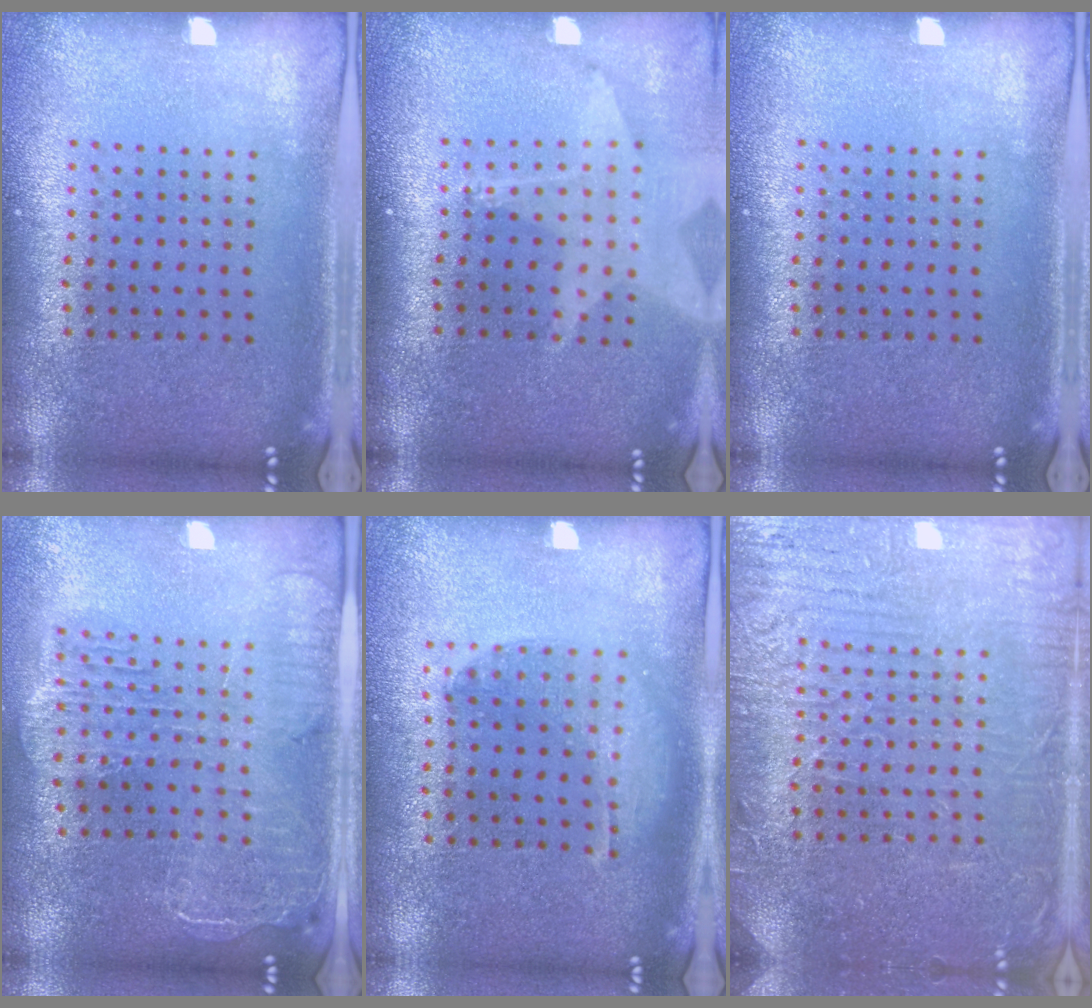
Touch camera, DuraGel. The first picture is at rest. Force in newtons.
{"total": 1.8, "press": 1.5, "slide": 1.0}
{"total": 0.0}
{"total": 2.5, "press": 2.2, "slide": 1.2}
{"total": 1.3, "press": 1.2, "slide": 0.4}
{"total": 6.4, "press": 6.4, "slide": 0.9}